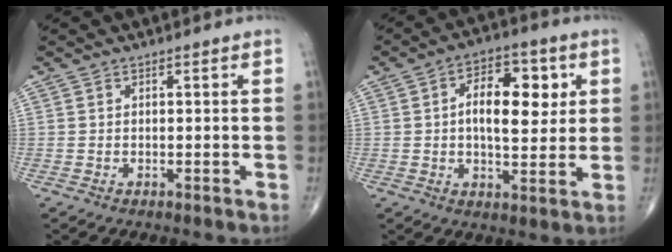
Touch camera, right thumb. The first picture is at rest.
{"total": 12.1, "force": [2.3, 6.5, 10.0], "torque": [-0.124, 0.001, 0.033]}